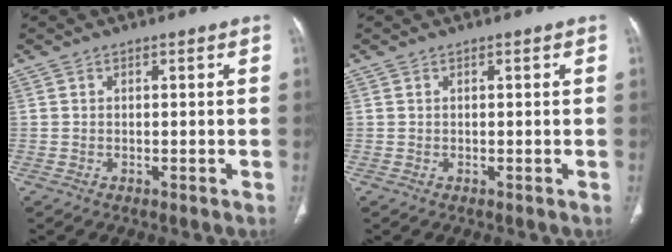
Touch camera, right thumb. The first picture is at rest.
{"total": 0.0}